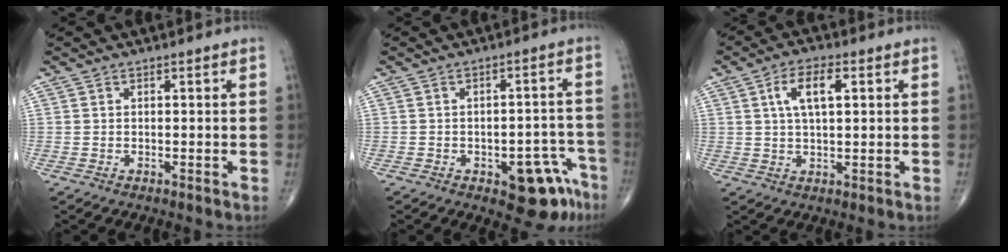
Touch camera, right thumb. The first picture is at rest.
{"total": 9.7, "force": [-5.2, 4.4, 6.9], "torque": [-0.045, 0.040, -0.059]}
{"total": 7.1, "force": [2.2, 3.0, 6.0], "torque": [-0.110, 0.004, 0.039]}